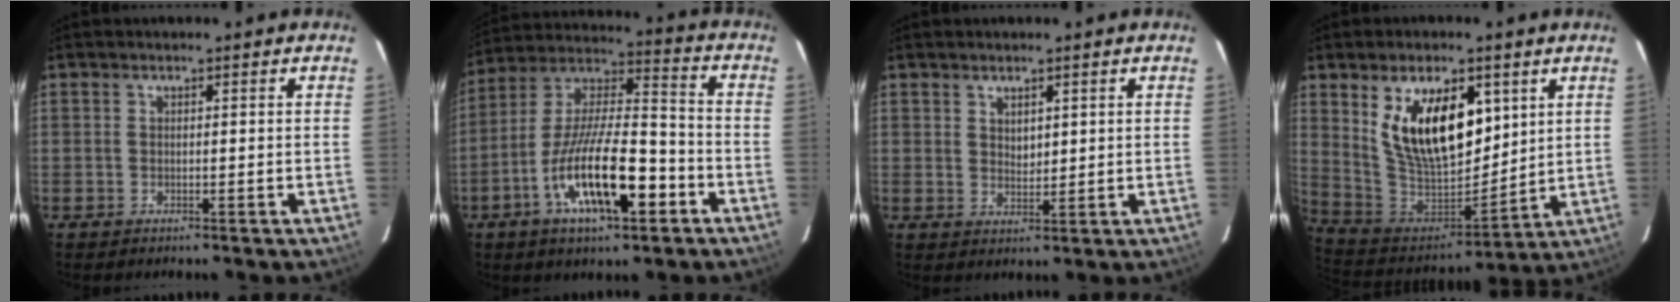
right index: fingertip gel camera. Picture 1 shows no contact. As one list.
[{"total": 18.2, "force": [-7.7, 5.6, 15.5], "torque": [-0.290, -0.007, -0.136]}, {"total": 2.4, "force": [1.3, 1.5, 1.4], "torque": [-0.018, 0.000, 0.024]}, {"total": 18.5, "force": [7.0, 9.5, 14.3], "torque": [-0.261, 0.000, 0.147]}]